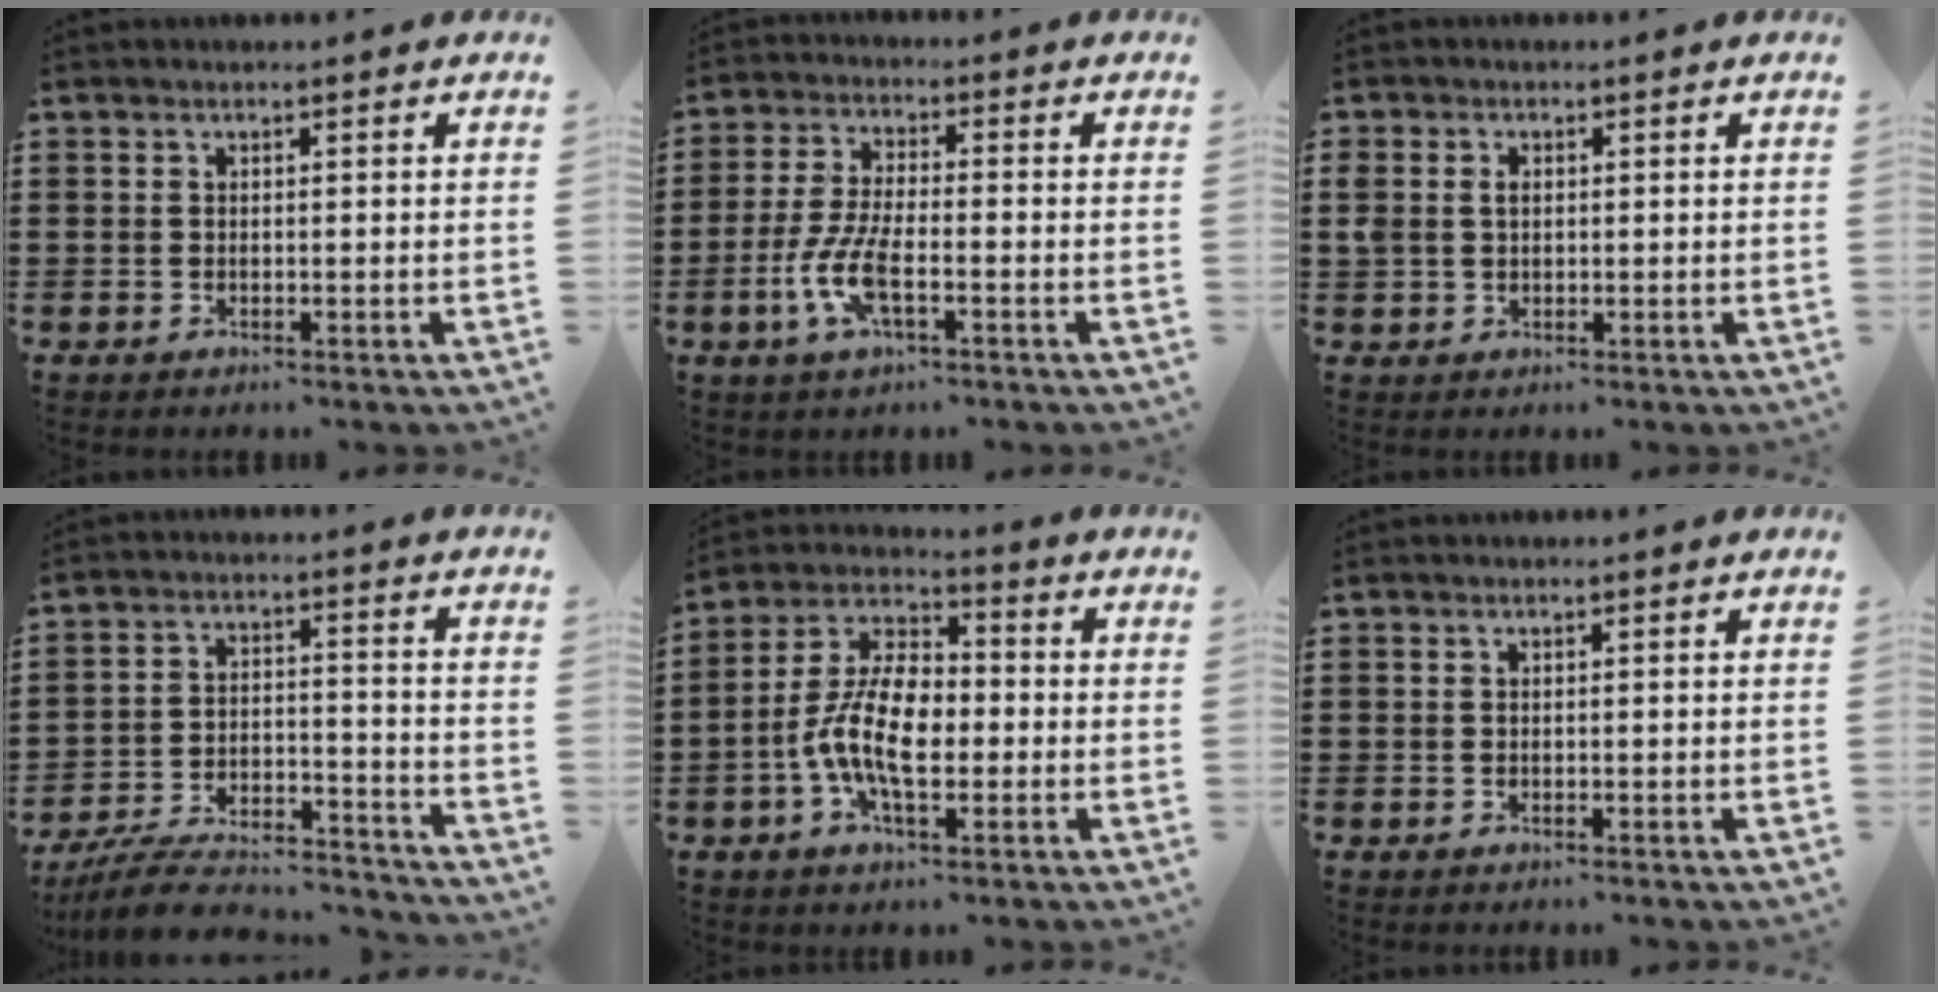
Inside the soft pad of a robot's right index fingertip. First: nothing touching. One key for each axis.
{"total": 7.2, "fx": -2.8, "fy": 2.1, "fz": 6.2, "tx": -0.152, "ty": -0.018, "tz": -0.058}
{"total": 2.1, "fx": 0.4, "fy": 1.7, "fz": 1.3, "tx": -0.030, "ty": 0.010, "tz": 0.006}
{"total": 7.6, "fx": -7.0, "fy": 1.3, "fz": 2.7, "tx": -0.054, "ty": 0.008, "tz": -0.137}
{"total": 10.8, "fx": -2.4, "fy": 5.2, "fz": 9.1, "tx": -0.211, "ty": -0.006, "tz": -0.051}
{"total": 0.0}